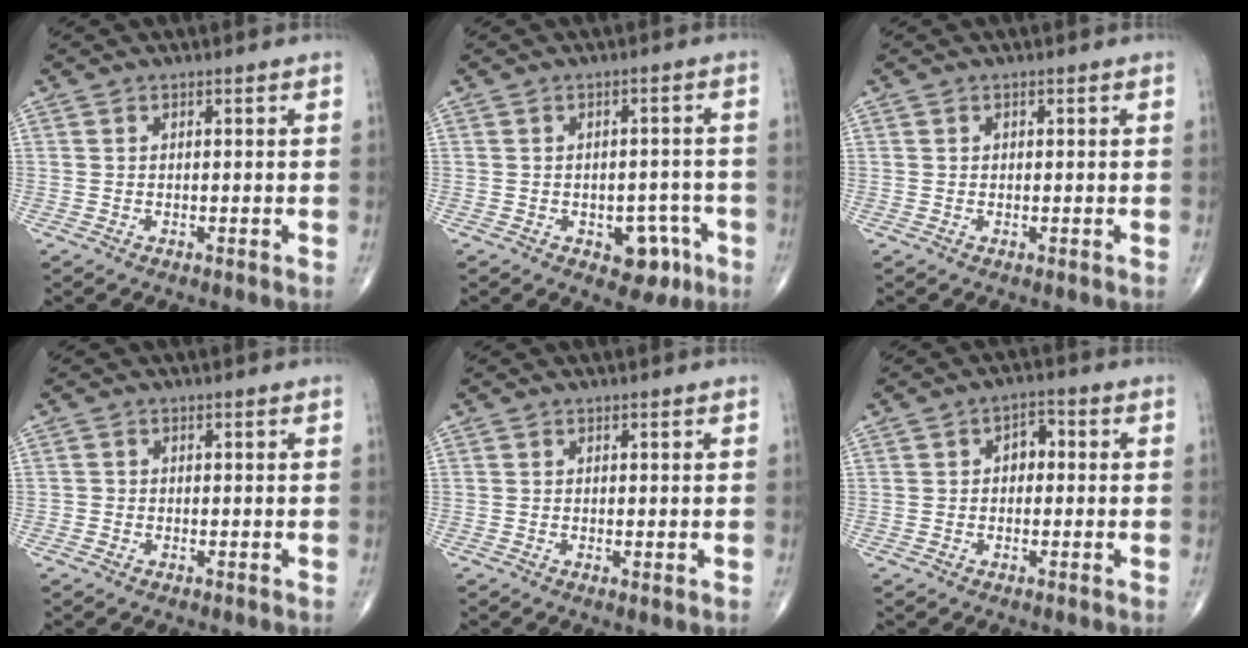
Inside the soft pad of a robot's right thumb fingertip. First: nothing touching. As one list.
[{"total": 6.3, "force": [-2.8, 4.1, 3.9], "torque": [-0.017, 0.020, -0.030]}, {"total": 0.0}, {"total": 0.8, "force": [-0.3, 0.7, 0.0], "torque": [0.003, 0.004, -0.009]}, {"total": 0.7, "force": [0.0, 0.2, 0.6], "torque": [-0.012, -0.004, -0.002]}, {"total": 3.6, "force": [0.1, 2.6, 2.5], "torque": [-0.018, 0.017, -0.007]}]